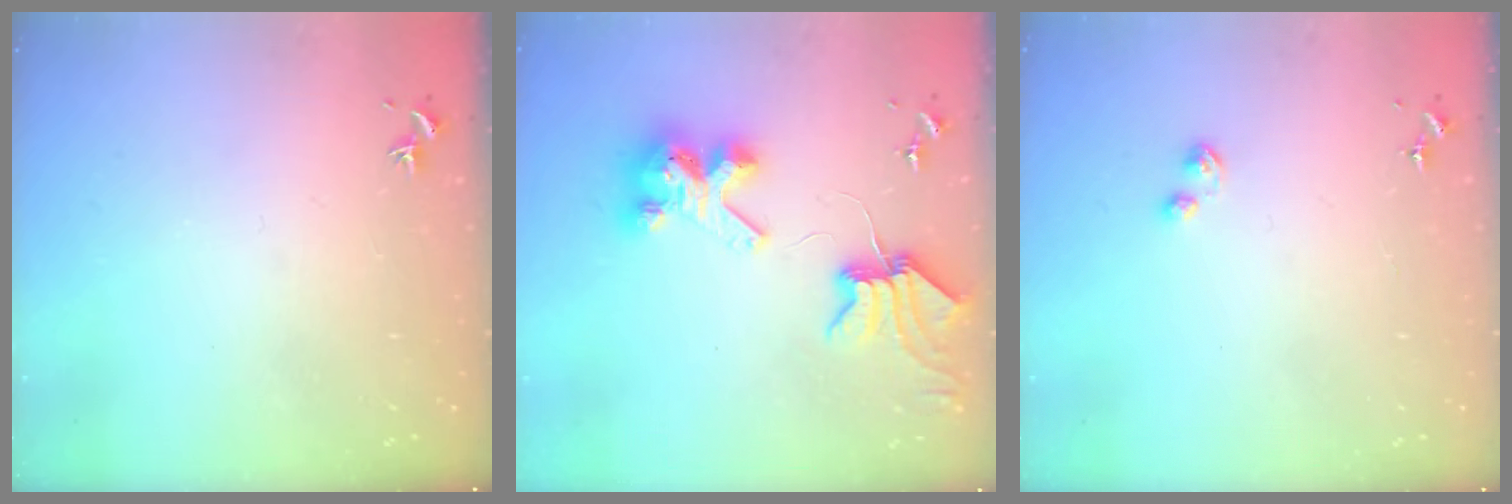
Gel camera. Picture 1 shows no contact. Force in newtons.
{"total": 9.8, "press": 9.7, "slide": 1.3}
{"total": 2.9, "press": 2.9, "slide": 0.5}